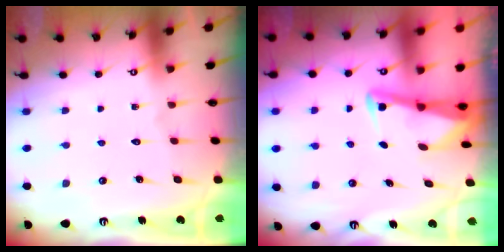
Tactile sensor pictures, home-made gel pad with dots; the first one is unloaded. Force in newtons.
{"total": 3.0, "press": 3.0, "slide": 0.4}